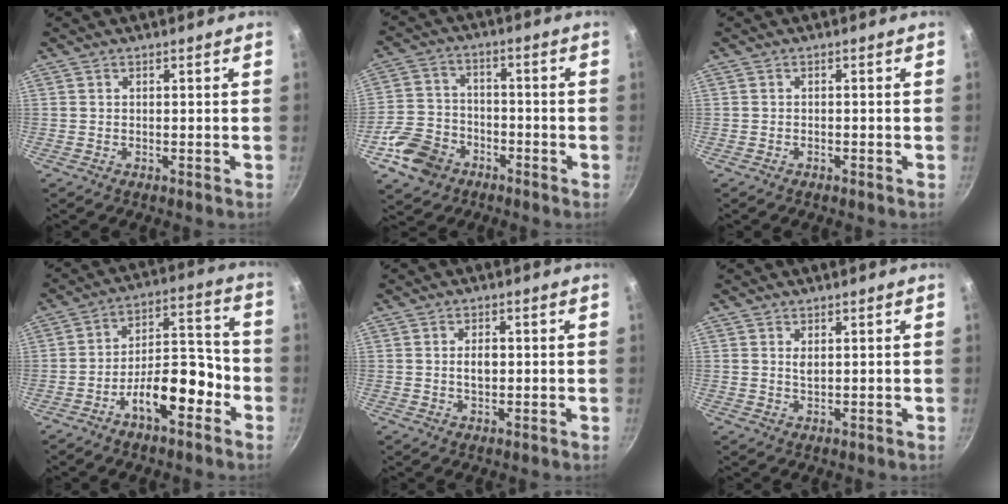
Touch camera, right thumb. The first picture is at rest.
{"total": 10.8, "force": [-5.4, 8.0, 4.7], "torque": [-0.076, 0.038, -0.107]}
{"total": 0.6, "force": [-0.4, 0.3, 0.2], "torque": [-0.010, 0.007, -0.008]}
{"total": 13.2, "force": [-6.4, 6.0, 9.8], "torque": [-0.120, 0.068, -0.106]}
{"total": 3.2, "force": [0.1, 1.9, 2.6], "torque": [-0.035, 0.005, 0.000]}
{"total": 1.6, "force": [0.6, 0.8, 1.3], "torque": [-0.024, -0.001, 0.012]}